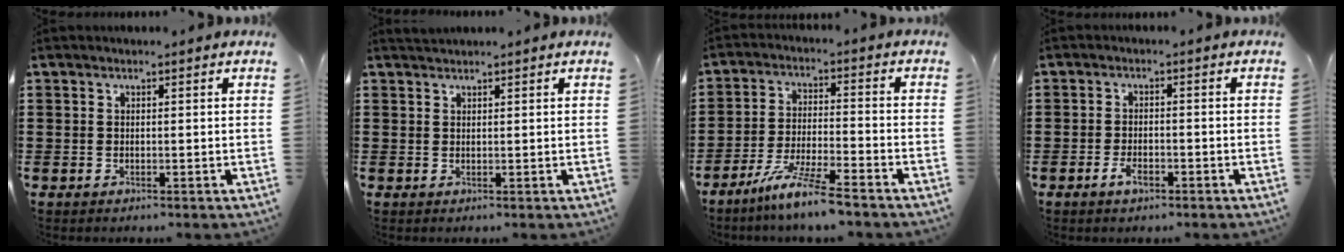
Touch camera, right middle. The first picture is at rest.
{"total": 0.6, "force": [0.5, 0.0, 0.3], "torque": [-0.006, 0.002, 0.009]}
{"total": 7.9, "force": [-6.5, -0.4, 4.4], "torque": [-0.093, -0.014, -0.127]}
{"total": 2.9, "force": [-1.6, 1.2, 2.1], "torque": [-0.044, 0.000, -0.032]}